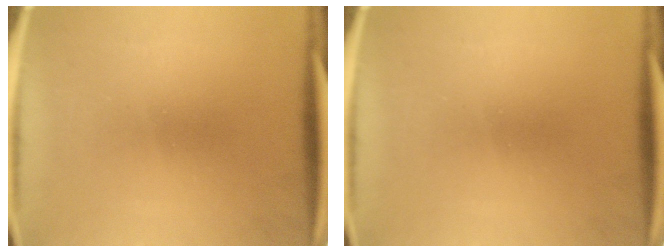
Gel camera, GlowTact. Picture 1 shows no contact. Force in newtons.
{"total": 0.0}